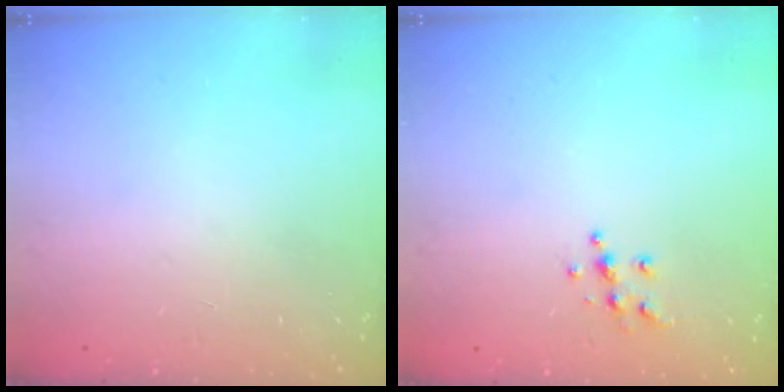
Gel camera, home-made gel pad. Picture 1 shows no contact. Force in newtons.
{"total": 5.4, "press": 5.4, "slide": 0.3}